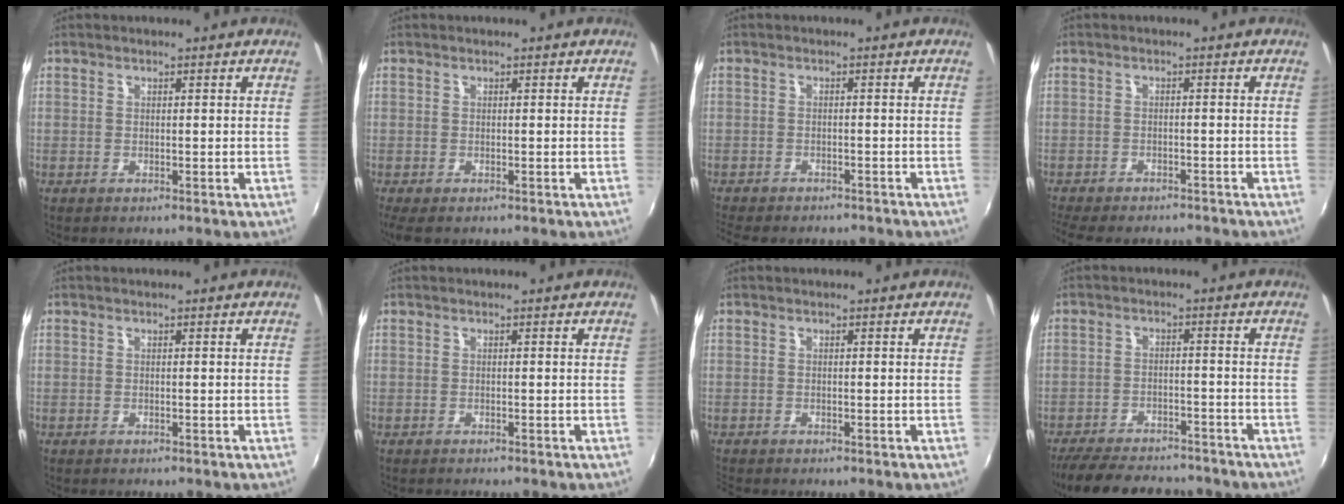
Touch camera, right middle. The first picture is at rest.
{"total": 2.7, "force": [-1.6, 1.1, 1.9], "torque": [-0.037, -0.012, -0.022]}
{"total": 8.2, "force": [-7.3, 2.2, 3.2], "torque": [-0.081, -0.021, -0.110]}
{"total": 10.6, "force": [-9.2, 2.9, 4.4], "torque": [-0.105, -0.026, -0.139]}
{"total": 0.0}
{"total": 1.2, "force": [-1.2, 0.2, 0.3], "torque": [-0.010, -0.008, -0.019]}
{"total": 1.4, "force": [-1.3, 0.3, 0.4], "torque": [-0.008, -0.008, -0.023]}
{"total": 17.0, "force": [-14.5, 5.6, 7.1], "torque": [-0.155, -0.009, -0.207]}